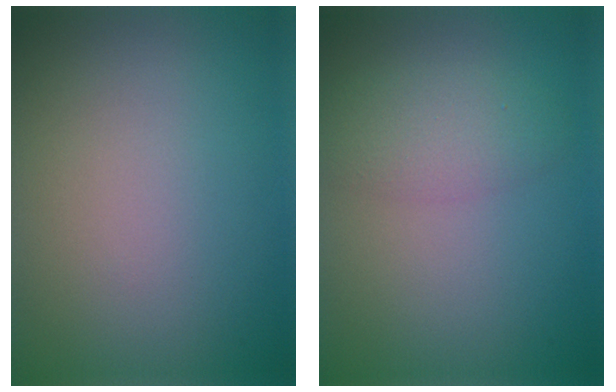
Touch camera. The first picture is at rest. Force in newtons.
{"total": 2.8, "press": 2.8, "slide": 0.2}